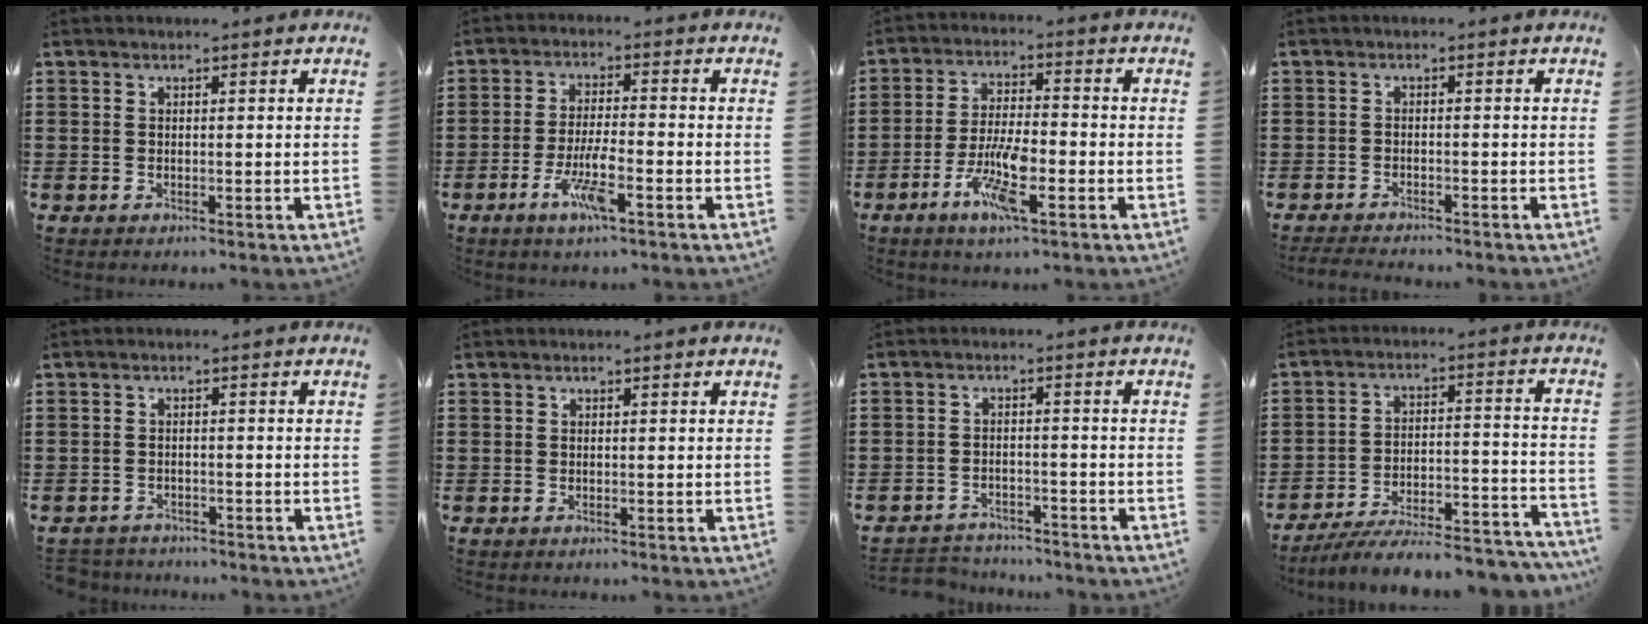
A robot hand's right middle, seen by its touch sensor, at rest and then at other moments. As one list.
[{"total": 6.5, "force": [-3.2, 1.3, 5.5], "torque": [-0.113, -0.008, -0.060]}, {"total": 8.7, "force": [-3.6, 2.4, 7.5], "torque": [-0.158, -0.009, -0.069]}, {"total": 1.8, "force": [-1.7, 0.1, 0.3], "torque": [-0.008, -0.001, -0.035]}, {"total": 1.8, "force": [-1.7, 0.3, -0.2], "torque": [-0.005, 0.000, -0.040]}, {"total": 0.0}, {"total": 3.5, "force": [-3.4, 0.8, -0.3], "torque": [-0.002, 0.002, -0.074]}, {"total": 8.2, "force": [-7.5, 0.6, 3.2], "torque": [-0.042, 0.011, -0.143]}]